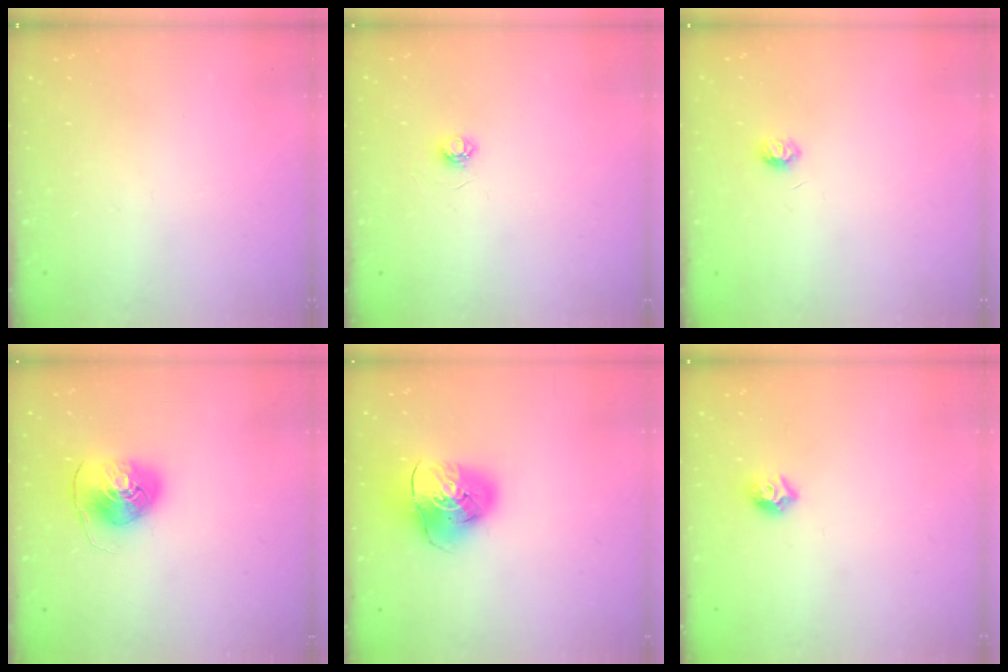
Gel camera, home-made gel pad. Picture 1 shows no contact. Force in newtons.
{"total": 4.7, "press": 4.6, "slide": 0.6}
{"total": 4.3, "press": 4.3, "slide": 0.5}
{"total": 9.2, "press": 9.1, "slide": 1.0}
{"total": 10.6, "press": 10.5, "slide": 1.2}
{"total": 7.6, "press": 7.6, "slide": 0.7}